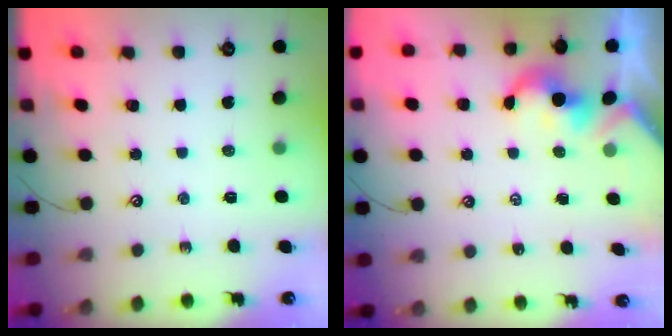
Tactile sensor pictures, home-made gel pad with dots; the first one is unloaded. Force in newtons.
{"total": 2.4, "press": 2.4, "slide": 0.3}